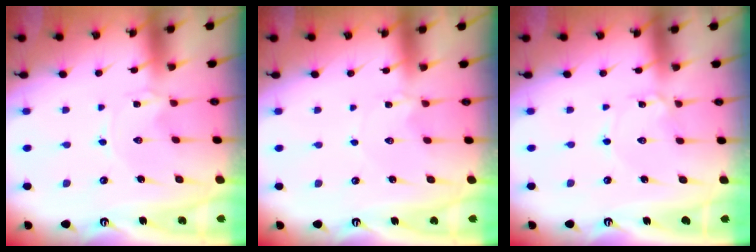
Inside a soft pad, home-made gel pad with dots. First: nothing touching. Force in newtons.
{"total": 1.4, "press": 1.4, "slide": 0.2}
{"total": 1.7, "press": 1.7, "slide": 0.1}